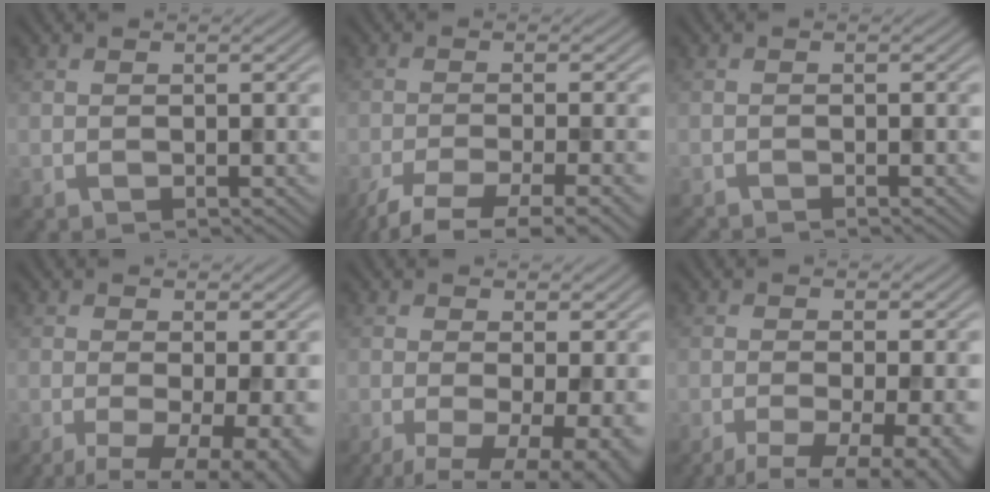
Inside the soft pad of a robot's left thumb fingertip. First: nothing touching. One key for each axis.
{"total": 6.9, "fx": -4.6, "fy": 1.6, "fz": 4.9, "tx": -0.077, "ty": -0.010, "tz": -0.081}
{"total": 1.2, "fx": -1.1, "fy": 0.0, "fz": 0.3, "tx": 0.001, "ty": -0.004, "tz": -0.024}
{"total": 7.6, "fx": -2.2, "fy": 2.3, "fz": 6.9, "tx": -0.108, "ty": -0.010, "tz": -0.029}
{"total": 7.9, "fx": -2.1, "fy": 2.6, "fz": 7.1, "tx": -0.115, "ty": -0.012, "tz": -0.028}
{"total": 7.4, "fx": -3.3, "fy": 2.0, "fz": 6.3, "tx": -0.089, "ty": -0.010, "tz": -0.047}